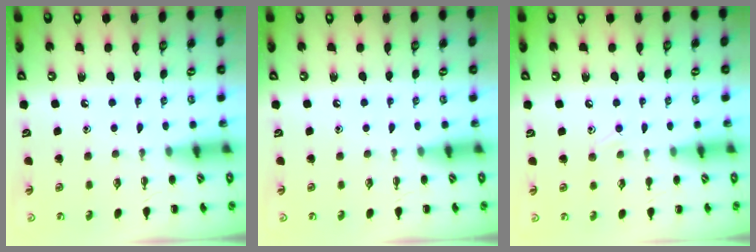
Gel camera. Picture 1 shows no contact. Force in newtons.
{"total": 0.0}
{"total": 6.2, "press": 5.9, "slide": 2.0}